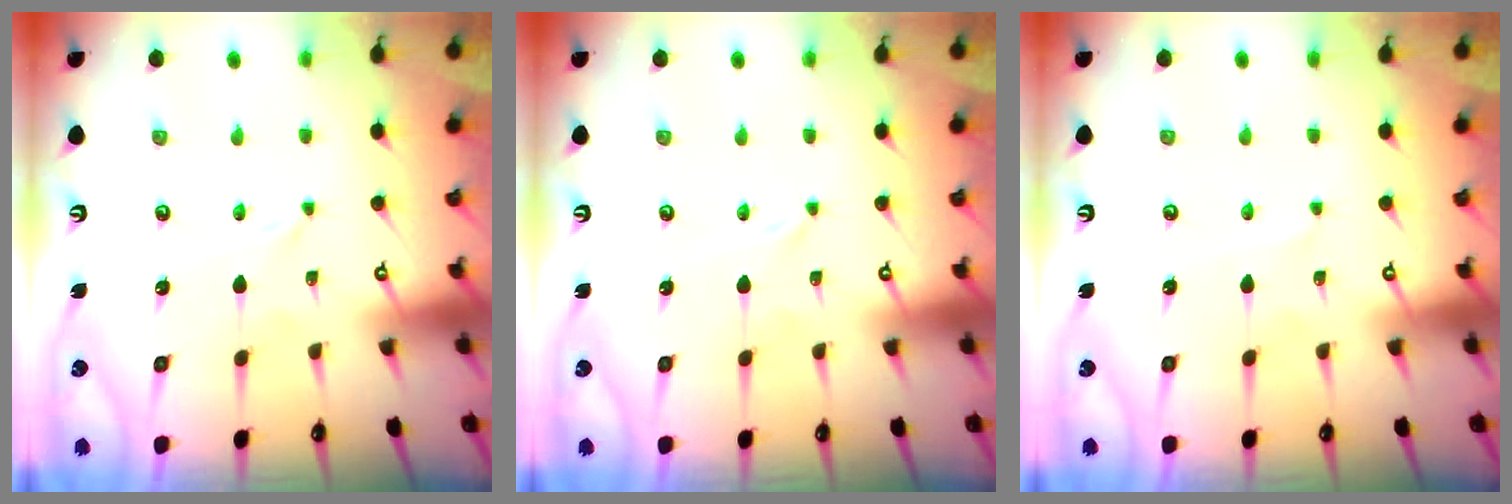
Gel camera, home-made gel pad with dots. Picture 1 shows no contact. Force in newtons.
{"total": 0.0}
{"total": 1.9, "press": 1.9, "slide": 0.2}